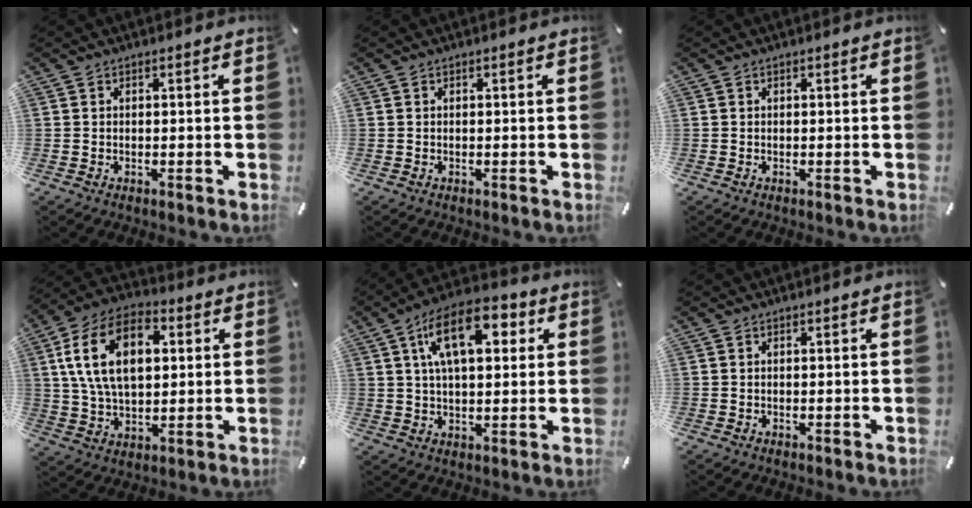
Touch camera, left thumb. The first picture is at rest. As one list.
[{"total": 0.0}, {"total": 0.0}, {"total": 16.8, "force": [4.1, 10.7, 12.3], "torque": [-0.255, 0.009, 0.067]}, {"total": 13.9, "force": [5.2, 6.9, 10.9], "torque": [-0.180, -0.002, 0.087]}, {"total": 0.0}]